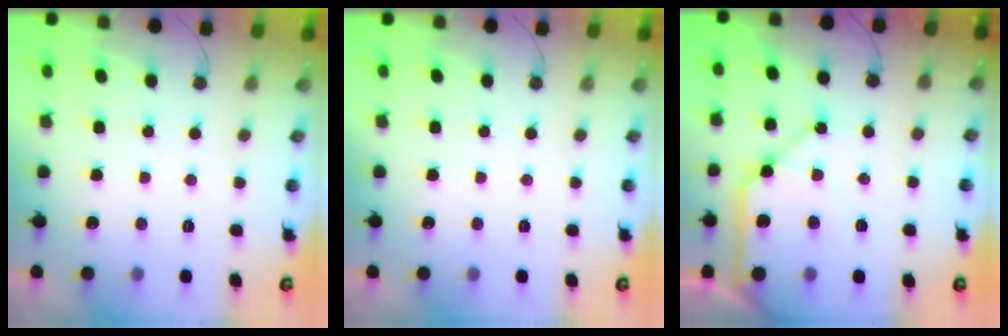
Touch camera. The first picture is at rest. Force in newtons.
{"total": 0.0}
{"total": 11.6, "press": 11.5, "slide": 1.4}